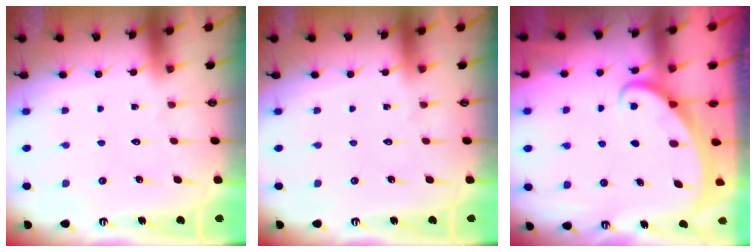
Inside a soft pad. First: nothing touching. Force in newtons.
{"total": 0.0}
{"total": 2.1, "press": 2.1, "slide": 0.0}